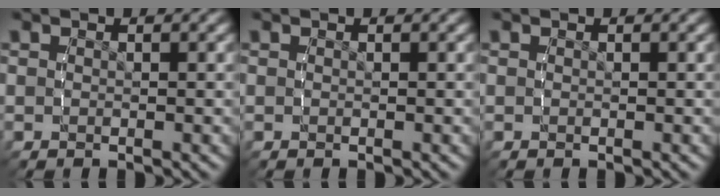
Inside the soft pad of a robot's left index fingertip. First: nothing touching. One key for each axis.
{"total": 0.0}
{"total": 0.0}